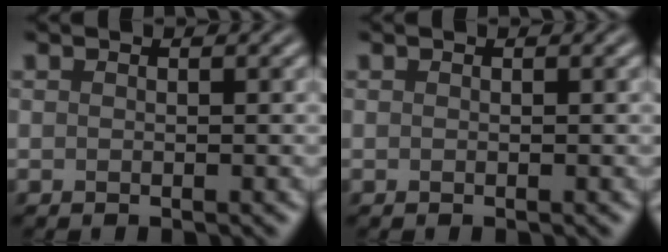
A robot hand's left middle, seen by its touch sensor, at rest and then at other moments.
{"total": 0.0}